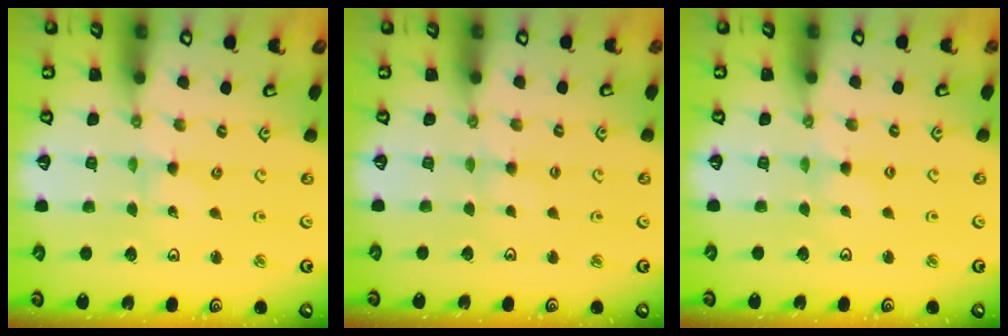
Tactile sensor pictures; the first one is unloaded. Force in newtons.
{"total": 1.9, "press": 1.8, "slide": 0.4}
{"total": 1.3, "press": 1.2, "slide": 0.4}